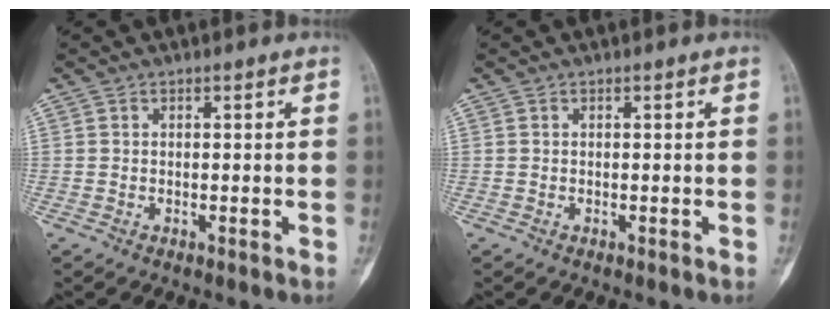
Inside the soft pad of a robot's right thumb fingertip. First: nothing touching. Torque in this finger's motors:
{"motor_torque": [0.65, 0.66, 0.00, 0.00, 0.01]}